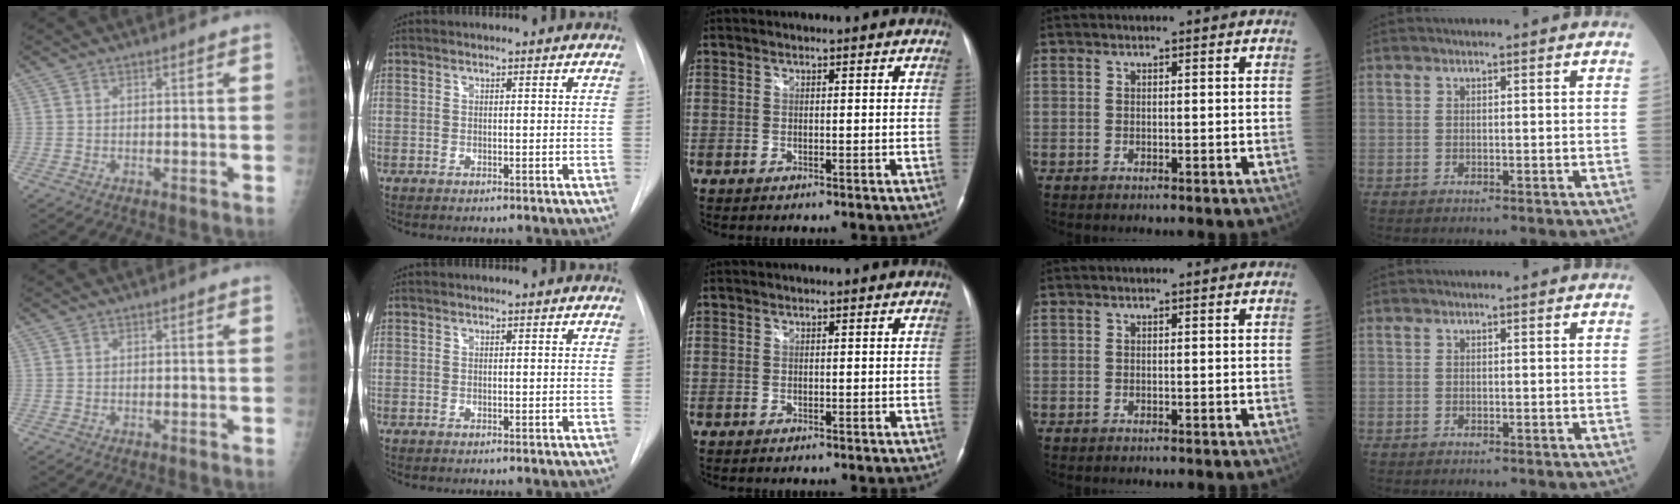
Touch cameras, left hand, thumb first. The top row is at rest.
{}